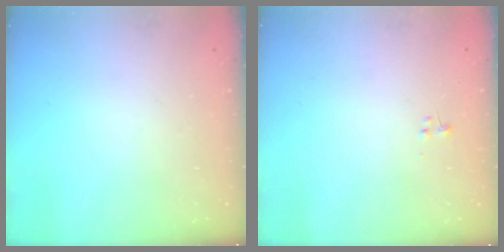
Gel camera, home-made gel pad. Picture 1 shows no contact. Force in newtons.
{"total": 0.6, "press": 0.6, "slide": 0.3}